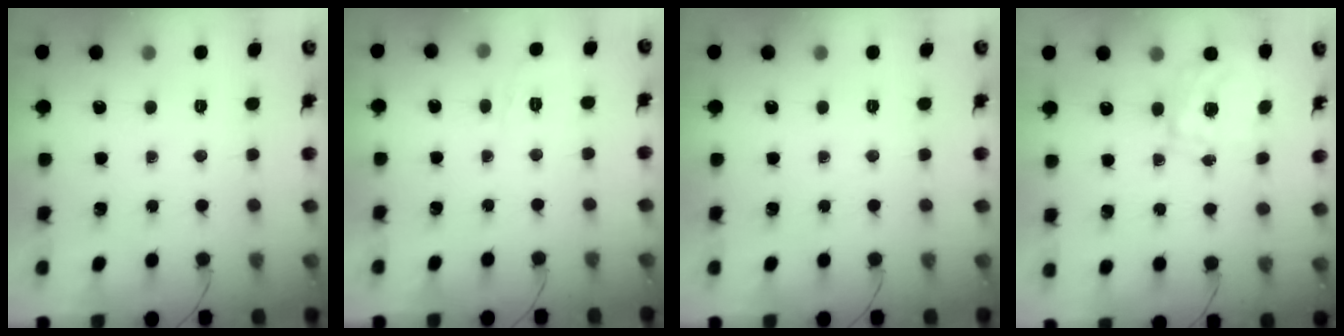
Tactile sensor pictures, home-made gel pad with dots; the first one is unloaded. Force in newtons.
{"total": 5.9, "press": 5.6, "slide": 1.8}
{"total": 0.0}
{"total": 1.3, "press": 1.1, "slide": 0.6}